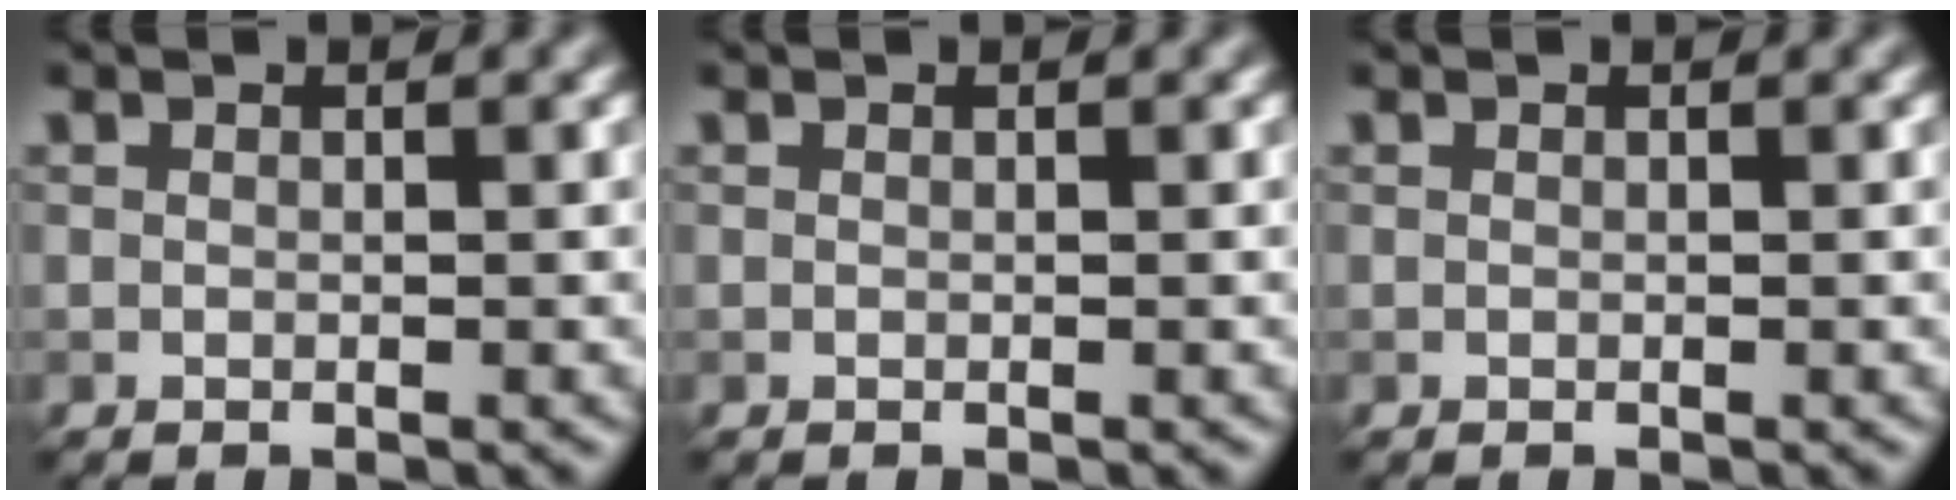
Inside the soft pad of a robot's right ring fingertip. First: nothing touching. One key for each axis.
{"total": 0.0}
{"total": 0.0}